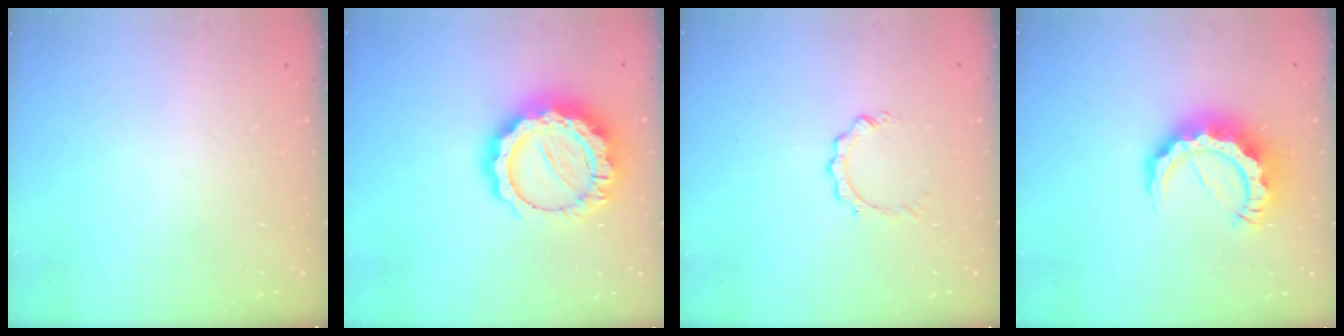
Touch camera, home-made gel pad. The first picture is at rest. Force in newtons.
{"total": 18.2, "press": 18.1, "slide": 1.5}
{"total": 2.9, "press": 2.9, "slide": 0.3}
{"total": 11.5, "press": 11.4, "slide": 1.2}